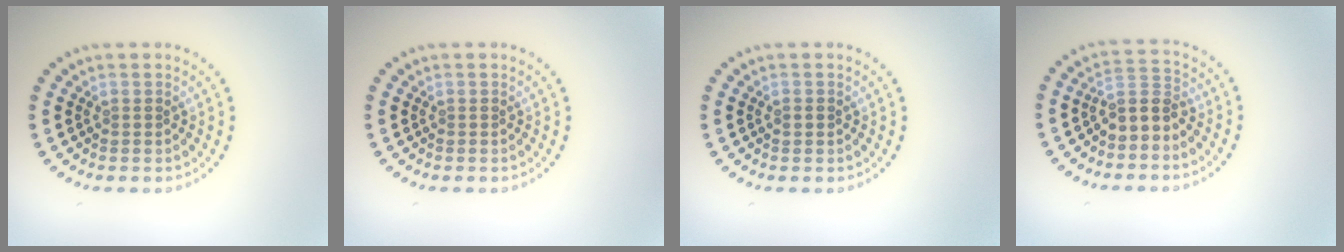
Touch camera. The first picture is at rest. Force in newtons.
{"total": 0.0}
{"total": 1.0, "press": 0.9, "slide": 0.2}
{"total": 2.9, "press": 2.5, "slide": 1.4}